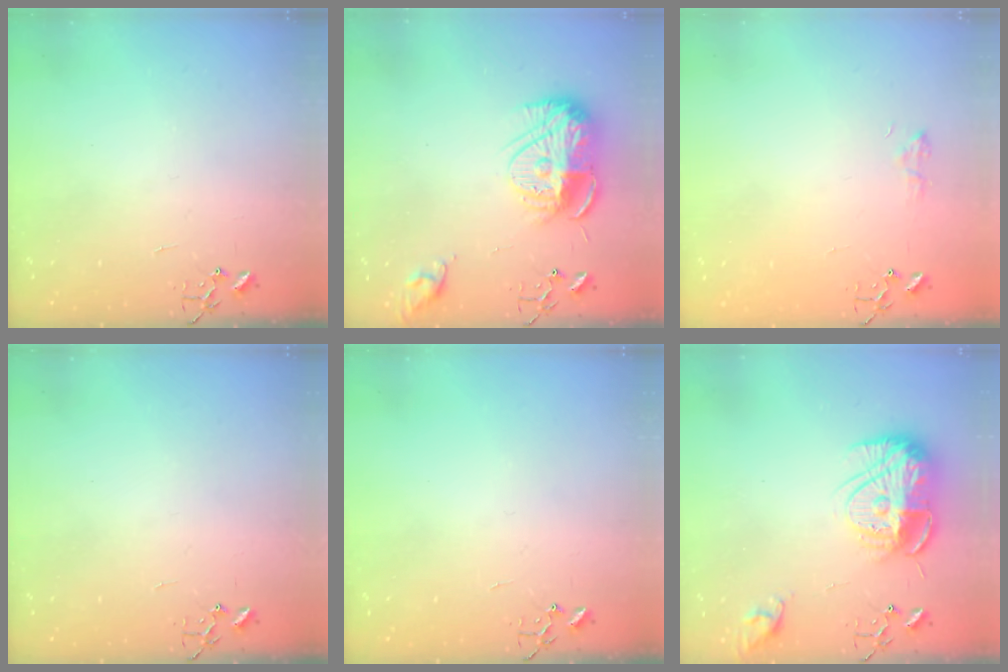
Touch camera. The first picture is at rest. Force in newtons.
{"total": 15.7, "press": 15.7, "slide": 1.4}
{"total": 6.2, "press": 6.1, "slide": 0.7}
{"total": 0.0}
{"total": 0.0}
{"total": 17.2, "press": 17.1, "slide": 1.7}